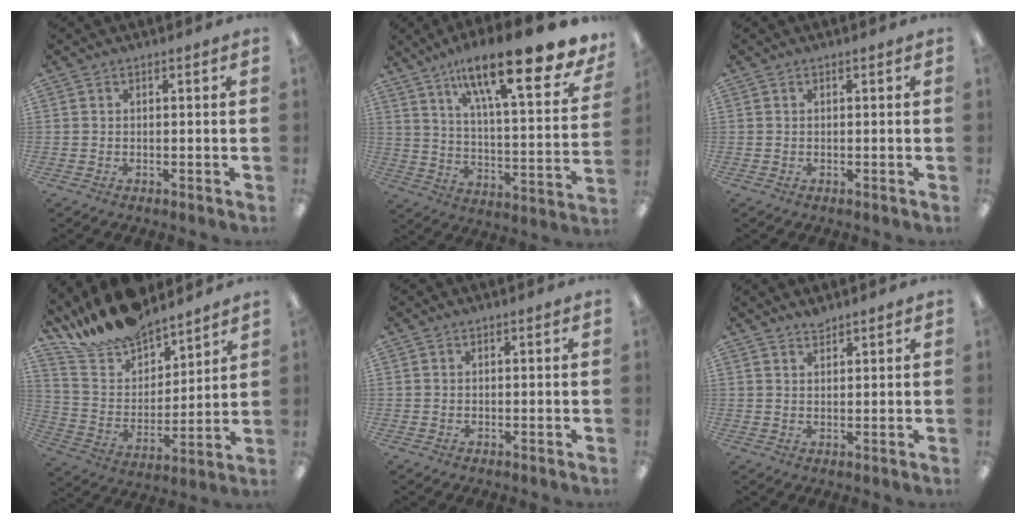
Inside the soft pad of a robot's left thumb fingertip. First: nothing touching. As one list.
[{"total": 23.1, "force": [15.6, 5.5, 16.1], "torque": [-0.256, -0.102, 0.249]}, {"total": 0.0}, {"total": 15.5, "force": [14.7, 4.2, 2.5], "torque": [-0.086, -0.123, 0.274]}, {"total": 0.0}, {"total": 1.7, "force": [1.7, 0.1, 0.1], "torque": [-0.004, -0.004, 0.034]}]